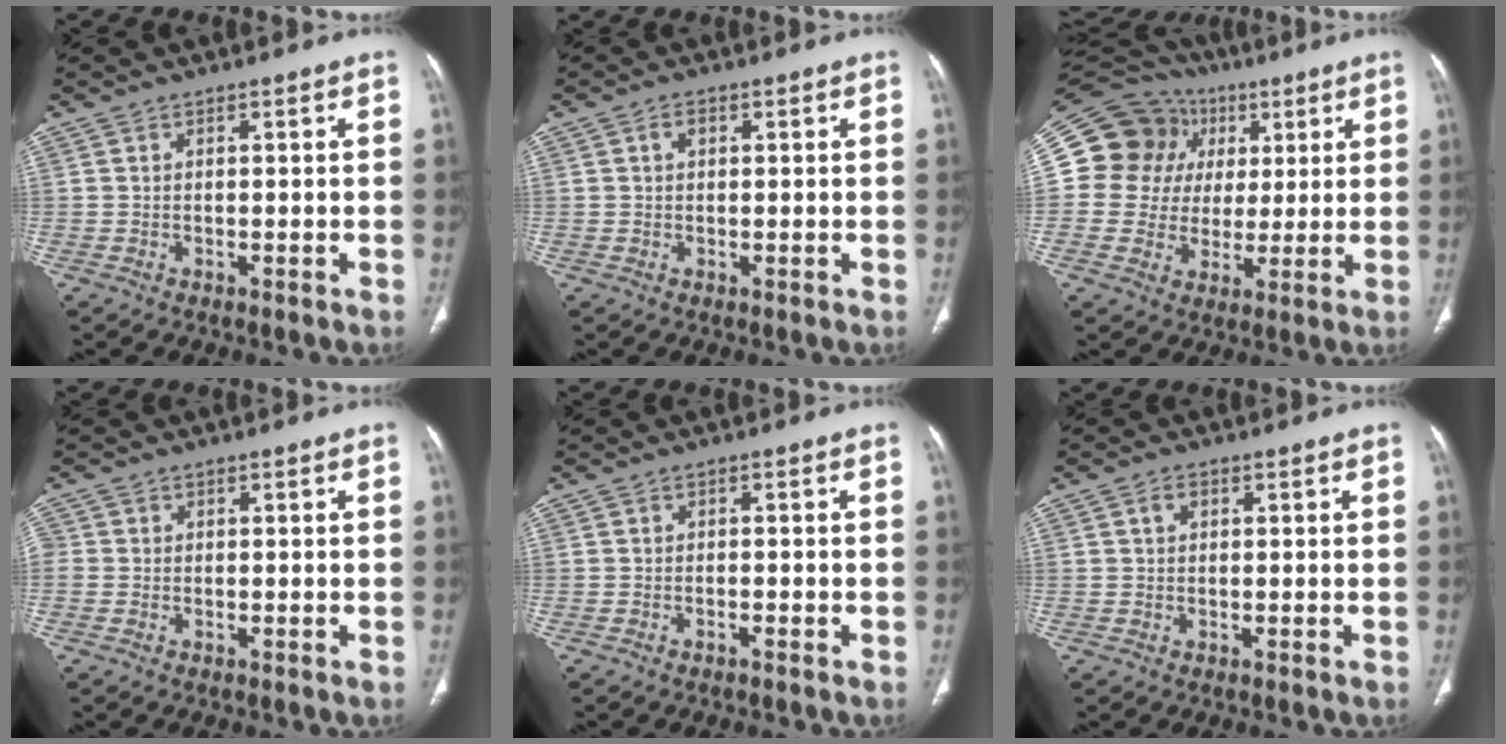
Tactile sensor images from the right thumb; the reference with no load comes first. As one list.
[{"total": 1.5, "force": [0.5, 1.0, 1.0], "torque": [-0.014, 0.005, 0.007]}, {"total": 17.4, "force": [4.3, 15.9, 5.6], "torque": [-0.070, 0.039, 0.080]}, {"total": 1.6, "force": [0.0, 1.5, 0.6], "torque": [-0.009, 0.006, -0.003]}, {"total": 0.8, "force": [-0.6, 0.1, 0.6], "torque": [-0.014, 0.008, -0.007]}, {"total": 1.6, "force": [0.5, 1.1, 1.0], "torque": [-0.016, 0.006, 0.008]}]